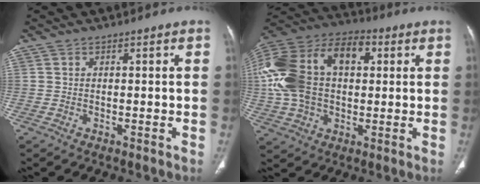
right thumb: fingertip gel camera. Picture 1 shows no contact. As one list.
[{"total": 25.9, "force": [4.3, 16.9, 19.2], "torque": [-0.414, 0.046, 0.077]}]